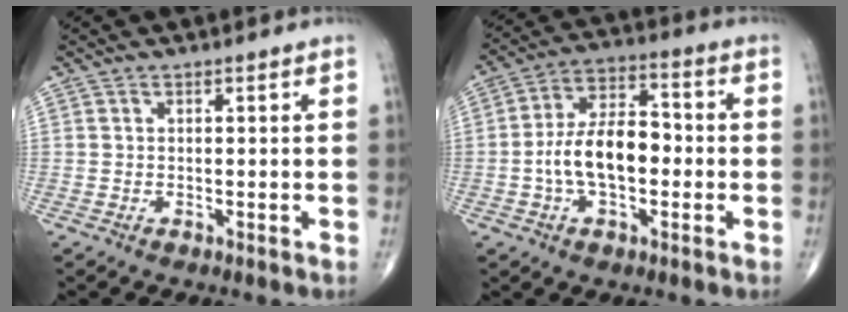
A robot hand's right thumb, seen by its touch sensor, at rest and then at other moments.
{"total": 12.4, "force": [-1.8, 6.8, 10.2], "torque": [-0.177, 0.035, -0.039]}